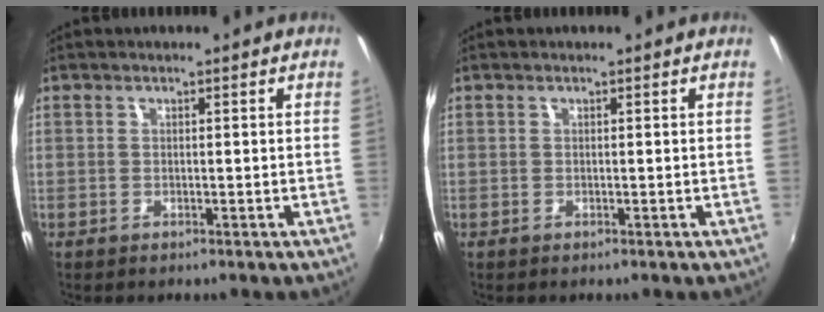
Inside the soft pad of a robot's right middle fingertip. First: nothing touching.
{"total": 0.0}